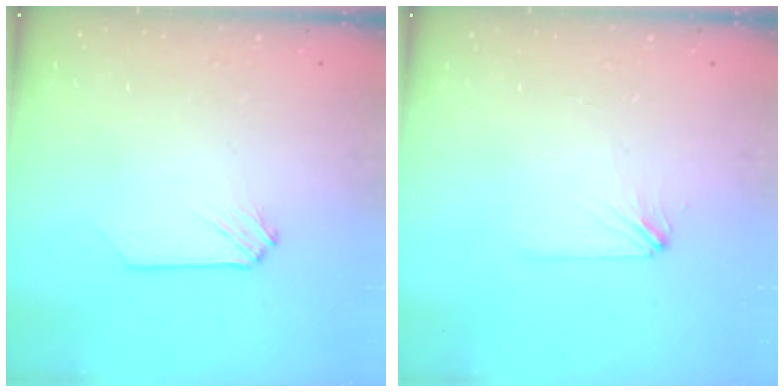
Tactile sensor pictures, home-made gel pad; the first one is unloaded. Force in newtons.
{"total": 1.8, "press": 1.7, "slide": 0.4}